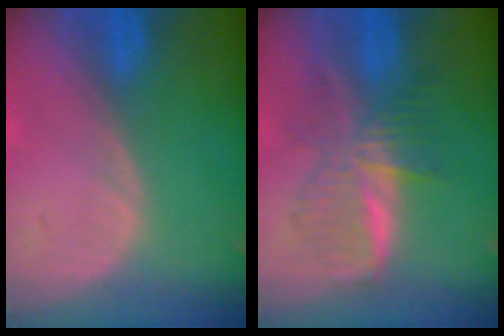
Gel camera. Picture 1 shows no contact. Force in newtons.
{"total": 7.2, "press": 7.2, "slide": 0.2}